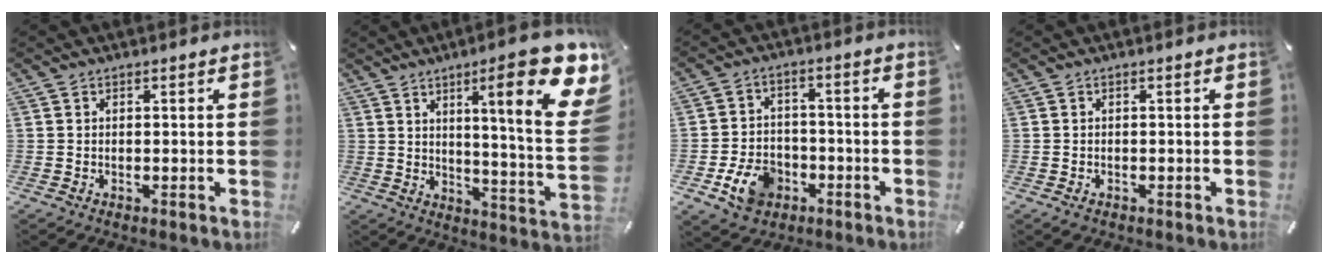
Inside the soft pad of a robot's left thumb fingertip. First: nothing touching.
{"total": 21.8, "force": [9.7, 4.0, 19.1], "torque": [-0.280, -0.061, 0.135]}
{"total": 9.9, "force": [-4.2, 7.4, 5.0], "torque": [-0.100, 0.026, -0.075]}
{"total": 0.9, "force": [-0.5, 0.7, 0.4], "torque": [-0.006, 0.002, -0.011]}